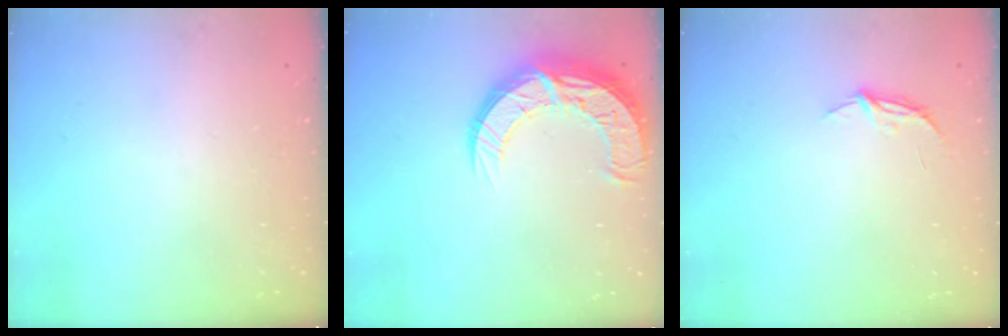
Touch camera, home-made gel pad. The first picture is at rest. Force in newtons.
{"total": 13.3, "press": 13.2, "slide": 1.2}
{"total": 4.9, "press": 4.9, "slide": 0.3}